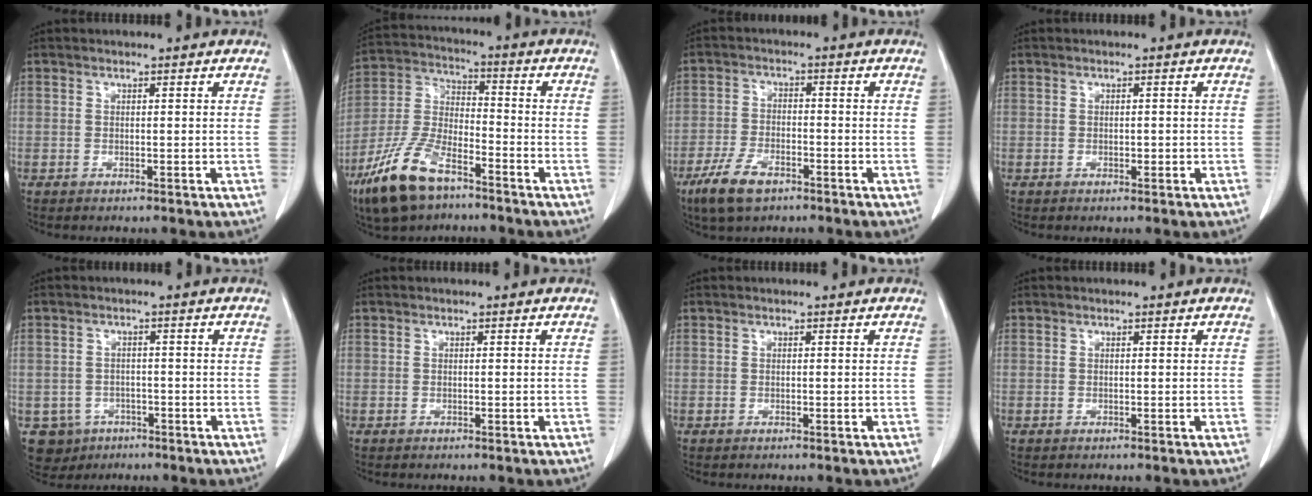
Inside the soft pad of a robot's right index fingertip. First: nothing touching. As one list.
[{"total": 13.9, "force": [-8.9, 5.4, 9.3], "torque": [-0.207, -0.011, -0.173]}, {"total": 7.6, "force": [-4.8, 3.1, 5.0], "torque": [-0.108, -0.009, -0.087]}, {"total": 1.3, "force": [-0.3, 0.7, 1.1], "torque": [-0.021, 0.001, -0.001]}, {"total": 6.3, "force": [-3.0, 5.5, 0.9], "torque": [-0.019, 0.007, -0.037]}, {"total": 0.0}, {"total": 0.0}, {"total": 0.0}]